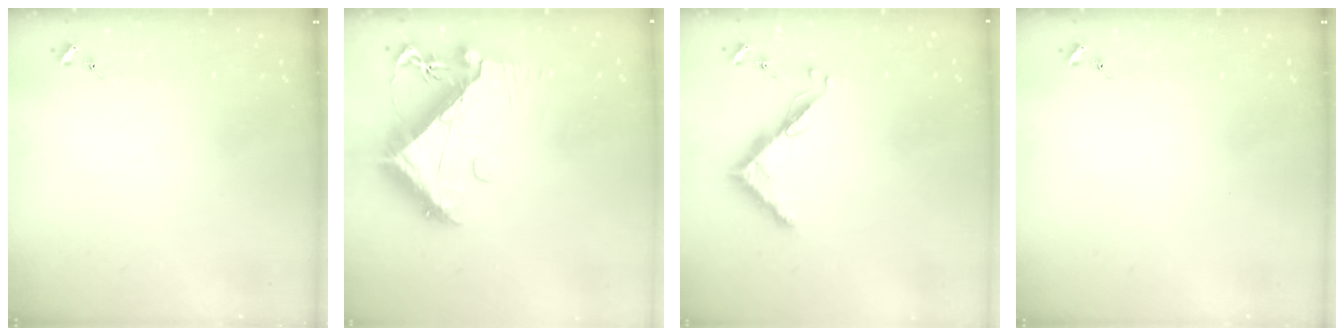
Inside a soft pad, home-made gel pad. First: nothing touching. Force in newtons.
{"total": 13.2, "press": 13.1, "slide": 1.4}
{"total": 7.6, "press": 7.5, "slide": 0.6}
{"total": 0.0}